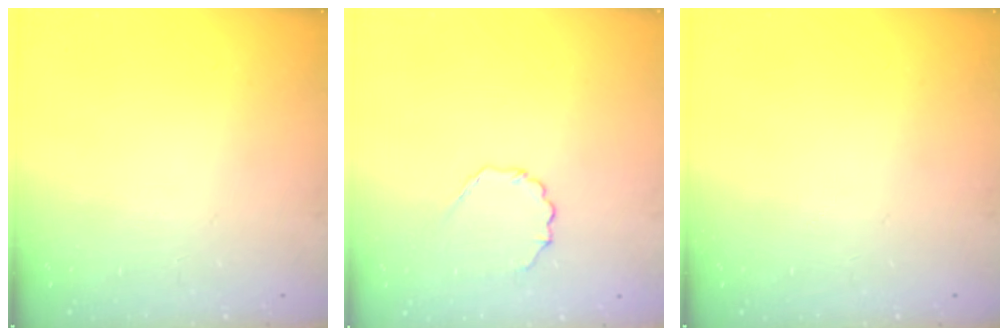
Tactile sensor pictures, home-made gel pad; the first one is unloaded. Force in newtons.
{"total": 3.8, "press": 3.5, "slide": 1.3}
{"total": 0.0}